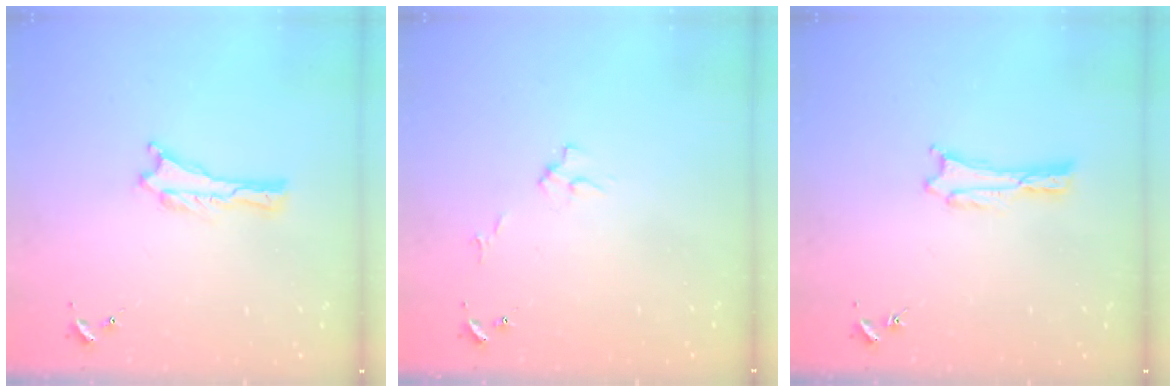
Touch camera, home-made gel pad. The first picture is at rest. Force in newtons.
{"total": 3.1, "press": 3.0, "slide": 0.4}
{"total": 0.0}